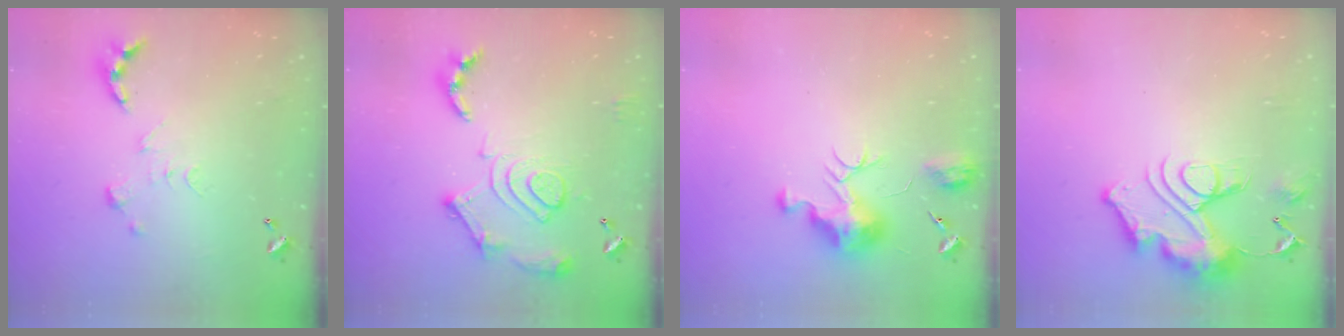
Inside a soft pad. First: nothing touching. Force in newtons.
{"total": 18.1, "press": 18.0, "slide": 1.9}
{"total": 9.5, "press": 9.5, "slide": 0.2}
{"total": 15.3, "press": 15.3, "slide": 1.4}